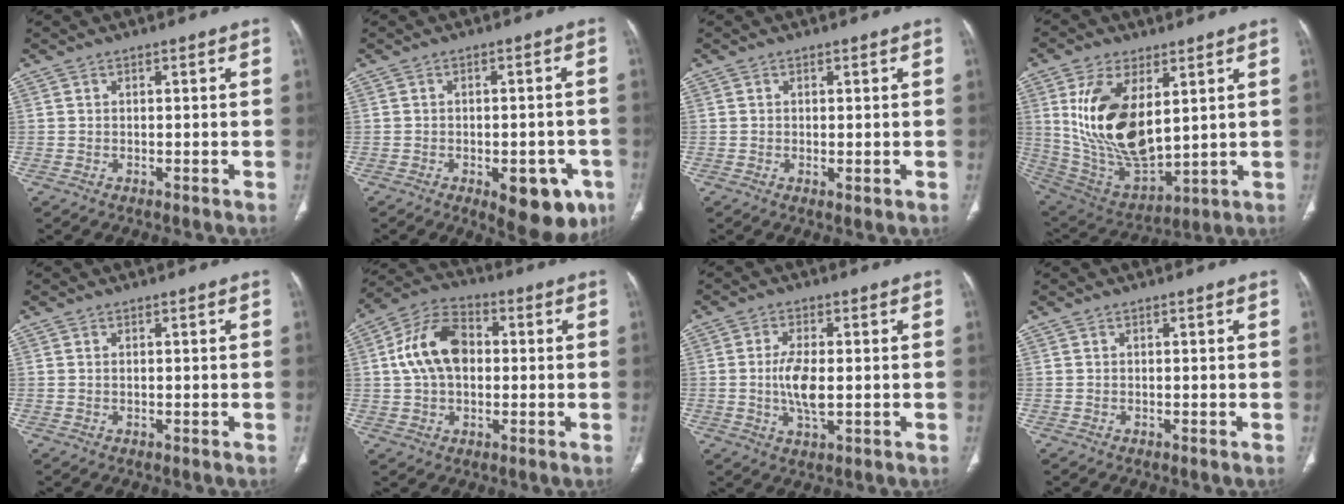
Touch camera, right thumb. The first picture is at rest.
{"total": 11.5, "force": [-5.2, 5.4, 8.7], "torque": [-0.075, 0.010, -0.057]}
{"total": 1.0, "force": [-0.2, 0.3, 1.0], "torque": [-0.020, -0.008, -0.001]}
{"total": 19.5, "force": [4.9, 10.2, 15.9], "torque": [-0.289, -0.027, 0.113]}
{"total": 0.0}
{"total": 11.1, "force": [1.6, 6.8, 8.7], "torque": [-0.164, 0.018, 0.026]}
{"total": 6.6, "force": [-0.4, 2.7, 6.0], "torque": [-0.125, -0.006, -0.007]}
{"total": 0.0}